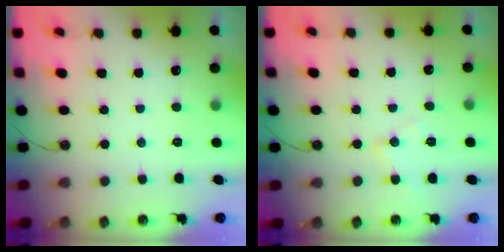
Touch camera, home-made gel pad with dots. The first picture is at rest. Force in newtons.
{"total": 7.4, "press": 7.4, "slide": 0.7}